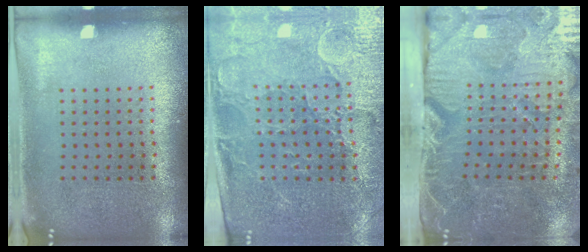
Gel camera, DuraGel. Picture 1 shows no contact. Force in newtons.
{"total": 3.4, "press": 3.3, "slide": 1.0}
{"total": 4.8, "press": 4.2, "slide": 2.3}